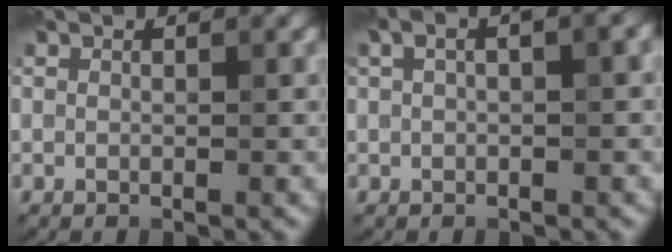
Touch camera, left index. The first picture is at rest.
{"total": 3.4, "force": [1.3, 1.4, 2.8], "torque": [-0.049, 0.013, 0.015]}